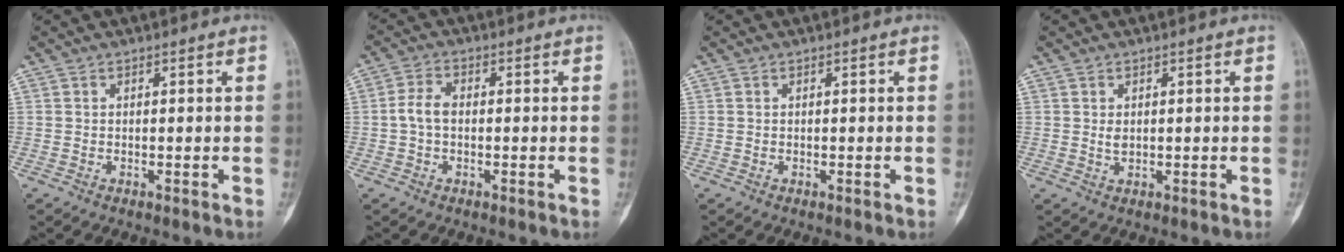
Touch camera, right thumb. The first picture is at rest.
{"total": 4.0, "force": [-0.3, 2.6, 3.1], "torque": [-0.064, 0.013, -0.013]}
{"total": 0.0}
{"total": 1.4, "force": [0.2, 0.9, 1.0], "torque": [-0.016, -0.004, 0.007]}